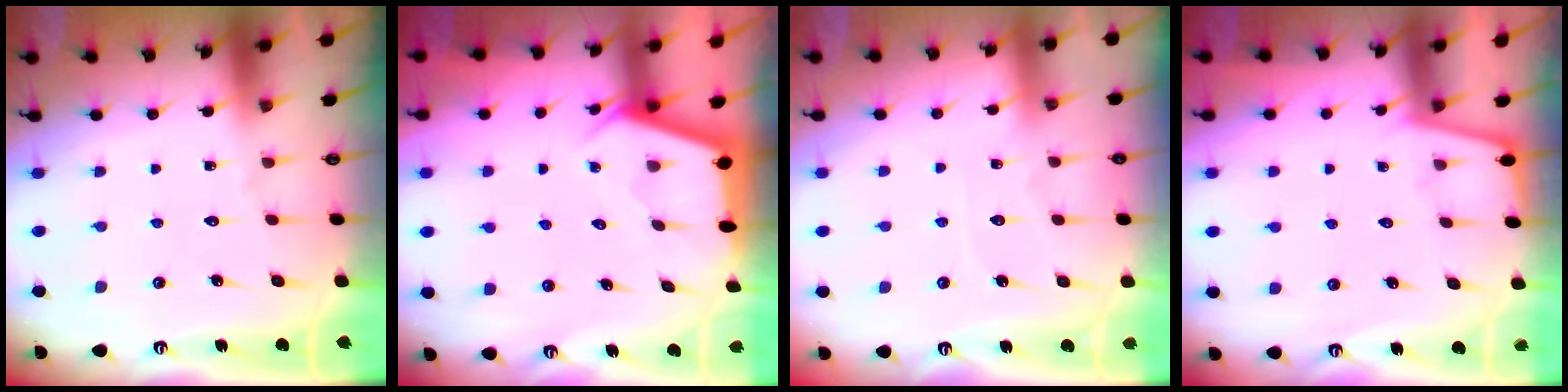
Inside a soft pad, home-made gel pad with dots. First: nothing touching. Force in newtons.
{"total": 2.9, "press": 2.9, "slide": 0.3}
{"total": 3.4, "press": 3.4, "slide": 0.5}
{"total": 1.7, "press": 1.7, "slide": 0.1}